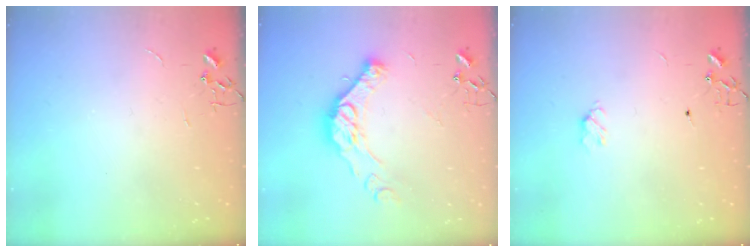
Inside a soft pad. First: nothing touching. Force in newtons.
{"total": 15.5, "press": 15.4, "slide": 1.7}
{"total": 4.7, "press": 4.7, "slide": 0.6}